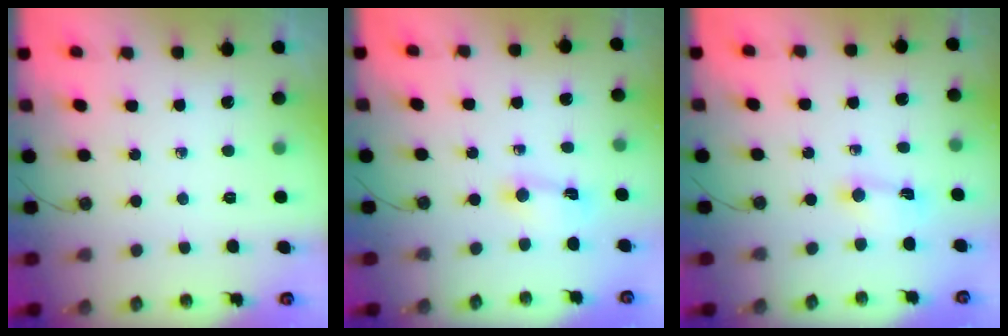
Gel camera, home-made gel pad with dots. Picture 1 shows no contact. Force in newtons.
{"total": 1.9, "press": 1.9, "slide": 0.4}
{"total": 1.5, "press": 1.5, "slide": 0.1}